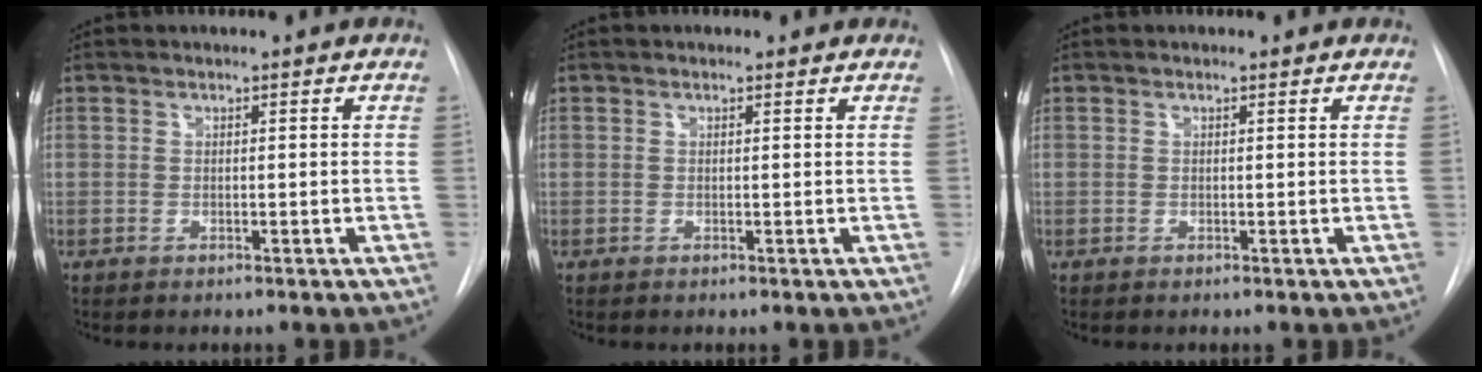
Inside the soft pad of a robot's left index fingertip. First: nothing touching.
{"total": 0.7, "force": [0.6, 0.3, 0.2], "torque": [-0.008, 0.004, 0.006]}
{"total": 0.0}